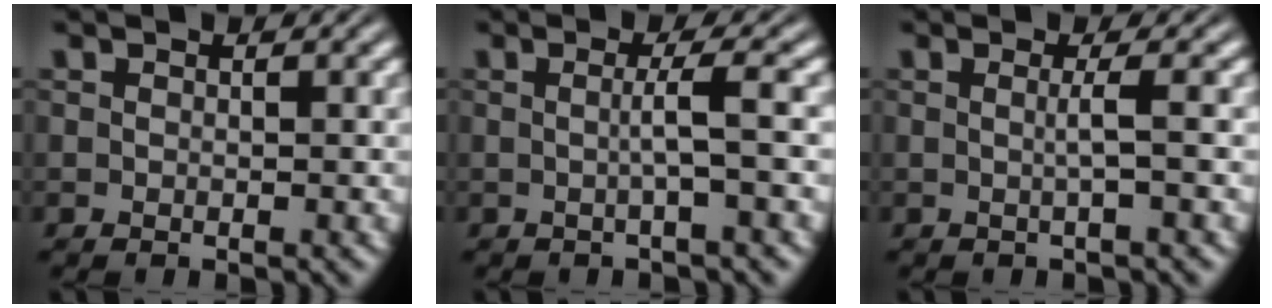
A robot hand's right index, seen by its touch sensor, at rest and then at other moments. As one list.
[{"total": 2.2, "force": [-0.5, -1.4, 1.6], "torque": [-0.020, 0.002, -0.006]}, {"total": 1.8, "force": [-0.3, -1.4, 1.1], "torque": [-0.016, 0.000, -0.003]}]